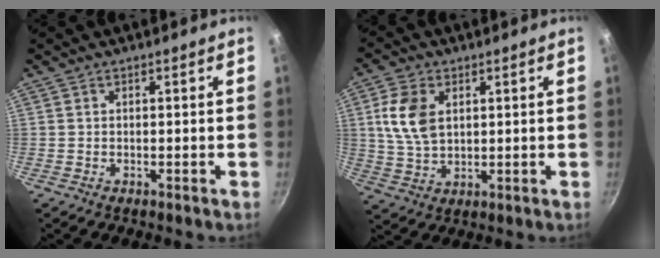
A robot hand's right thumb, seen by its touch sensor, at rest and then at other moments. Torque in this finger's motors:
{"motor_torque": [-0.29, 0.63, 0.55, -0.25, 0.03]}